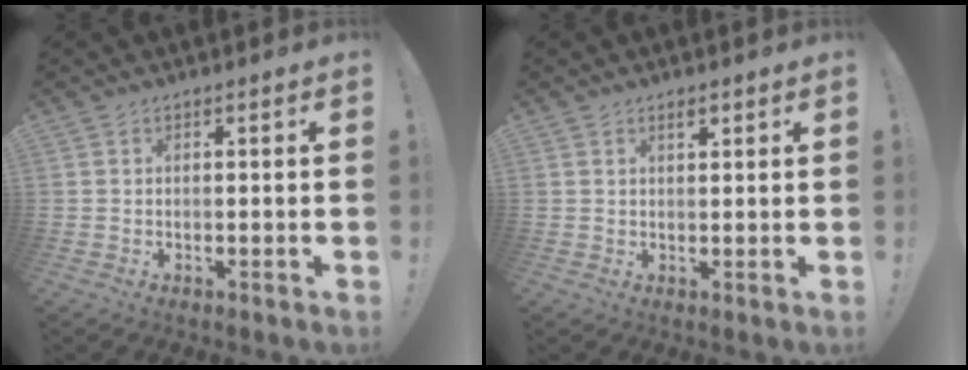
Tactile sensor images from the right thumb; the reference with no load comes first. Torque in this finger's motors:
{"motor_torque": [-0.26, 0.17, 0.50, 0.08, 0.02]}